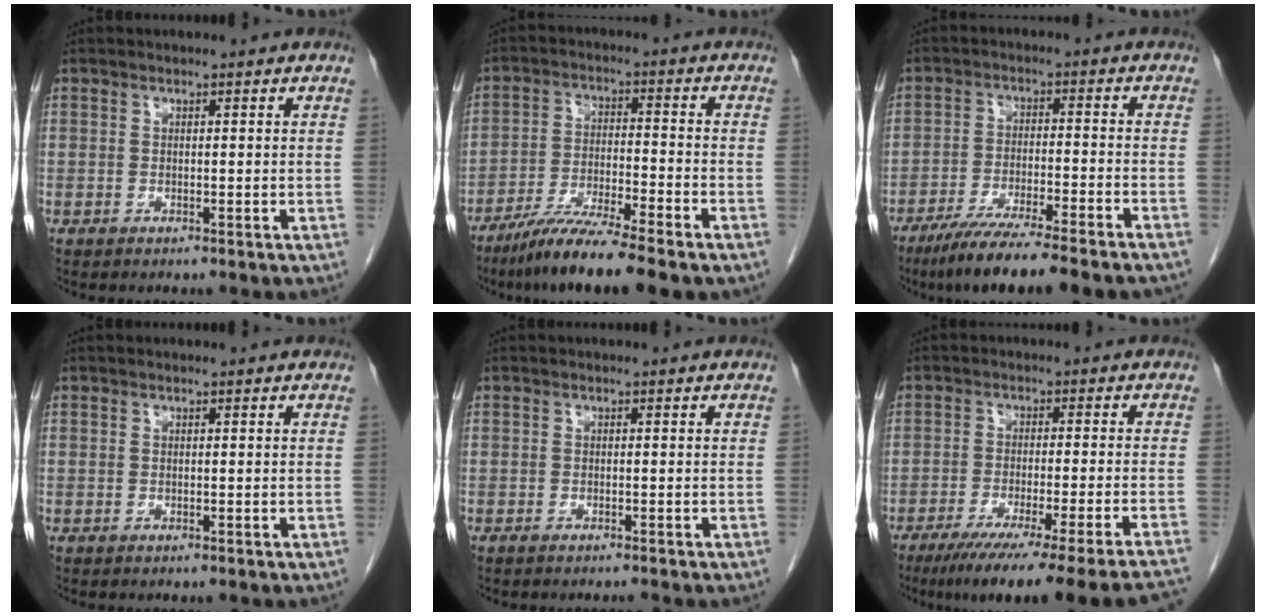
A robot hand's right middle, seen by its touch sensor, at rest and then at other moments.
{"total": 10.7, "force": [-8.3, -0.1, 6.7], "torque": [-0.120, -0.034, -0.146]}
{"total": 13.7, "force": [-11.2, 0.5, 7.8], "torque": [-0.124, -0.036, -0.177]}
{"total": 0.0}
{"total": 1.2, "force": [-1.1, -0.1, 0.5], "torque": [-0.008, 0.000, -0.017]}
{"total": 22.1, "force": [-18.8, -1.6, 11.4], "torque": [-0.092, -0.062, -0.260]}